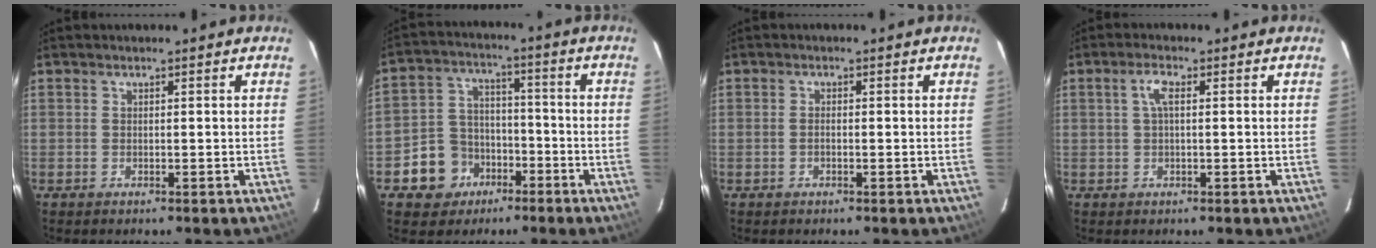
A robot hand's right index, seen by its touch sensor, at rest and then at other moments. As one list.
[{"total": 9.5, "force": [-4.8, 8.1, 1.7], "torque": [-0.058, 0.038, -0.069]}, {"total": 1.0, "force": [-0.3, 0.5, 0.8], "torque": [-0.018, 0.003, -0.007]}, {"total": 2.8, "force": [0.5, 0.8, 2.6], "torque": [-0.055, 0.007, 0.010]}]